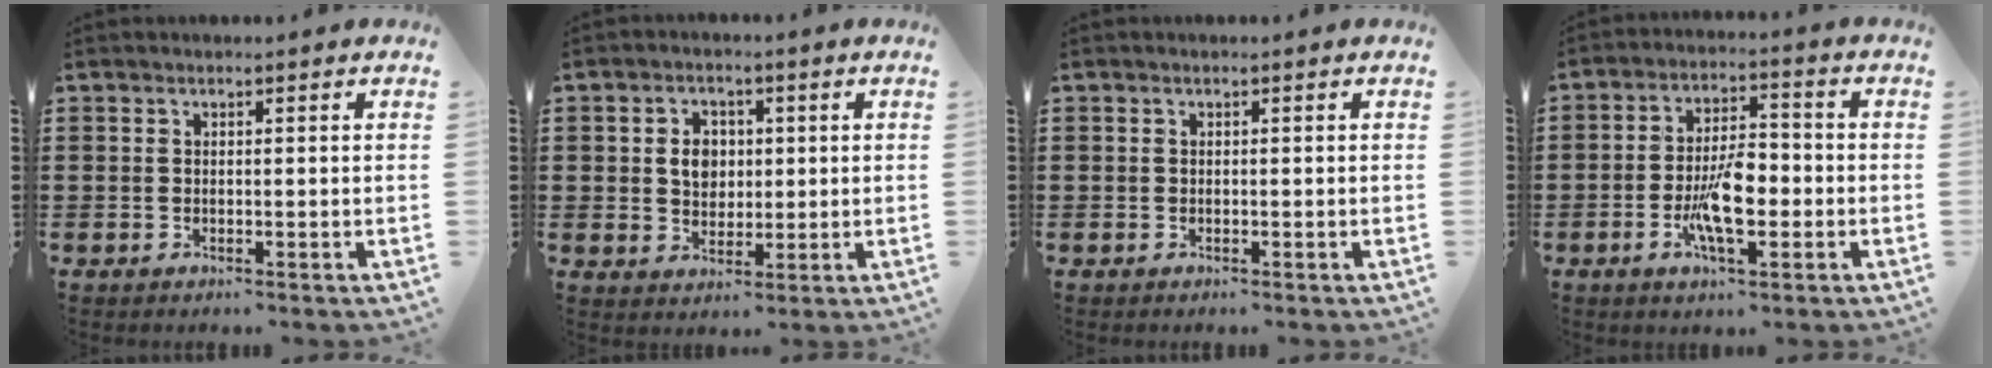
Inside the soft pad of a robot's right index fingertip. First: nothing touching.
{"total": 4.4, "force": [0.6, 3.6, 2.5], "torque": [-0.053, 0.010, 0.006]}
{"total": 0.0}
{"total": 8.6, "force": [-2.3, 3.4, 7.5], "torque": [-0.158, -0.003, -0.045]}